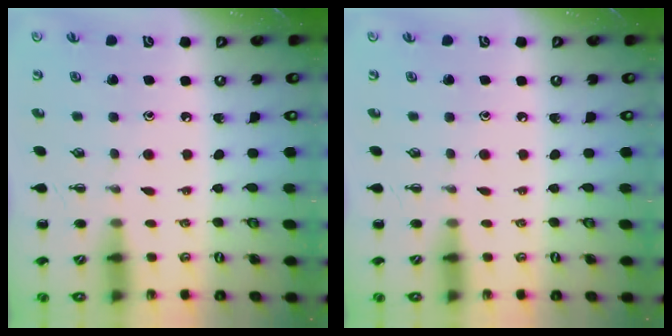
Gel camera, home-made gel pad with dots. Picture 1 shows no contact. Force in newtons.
{"total": 0.0}